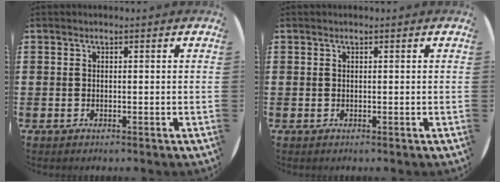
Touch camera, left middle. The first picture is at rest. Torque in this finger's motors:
{"motor_torque": [0.24, -0.08, 0.03, 0.00]}